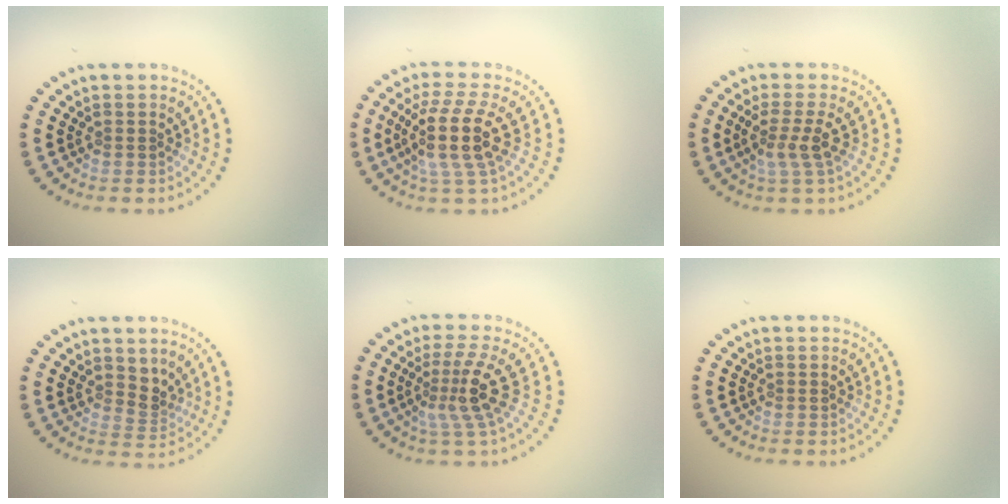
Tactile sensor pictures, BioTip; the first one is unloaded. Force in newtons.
{"total": 4.8, "press": 3.9, "slide": 2.8}
{"total": 2.6, "press": 2.0, "slide": 1.7}
{"total": 2.1, "press": 1.6, "slide": 1.3}
{"total": 3.8, "press": 2.6, "slide": 2.8}
{"total": 0.0}